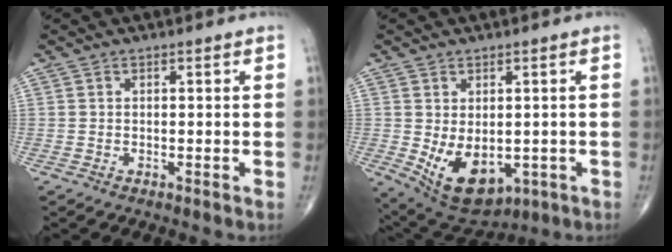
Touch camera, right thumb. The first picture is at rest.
{"total": 11.3, "force": [-2.0, 6.9, 8.6], "torque": [-0.125, -0.009, -0.005]}